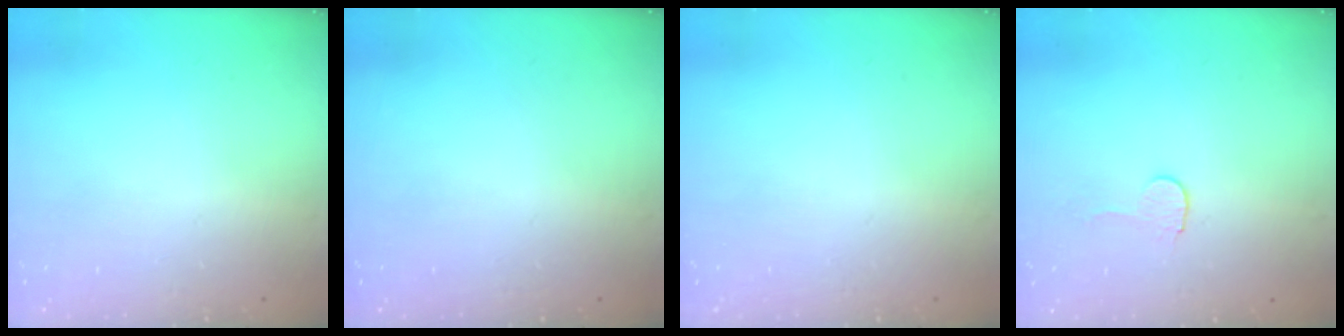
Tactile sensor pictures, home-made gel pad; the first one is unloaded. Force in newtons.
{"total": 0.0}
{"total": 0.0}
{"total": 2.9, "press": 2.9, "slide": 0.3}